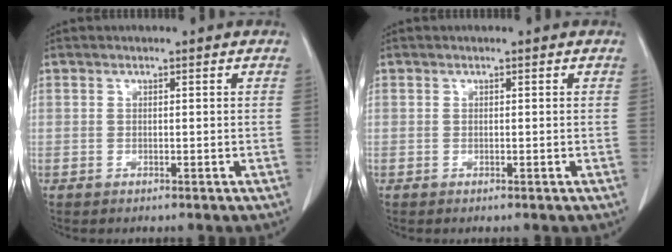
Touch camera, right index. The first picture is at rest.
{"total": 0.0}